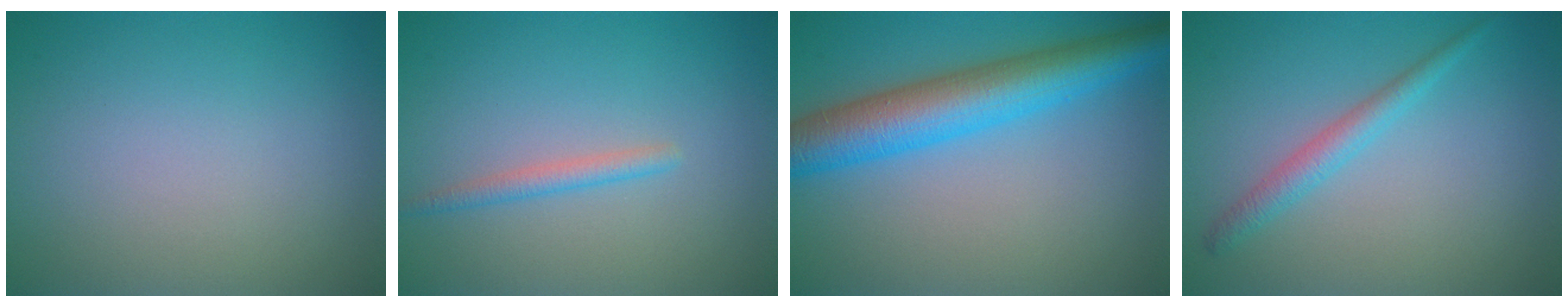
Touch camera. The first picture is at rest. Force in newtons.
{"total": 1.5, "press": 1.5, "slide": 0.1}
{"total": 7.6, "press": 7.6, "slide": 0.2}
{"total": 2.2, "press": 2.2, "slide": 0.1}